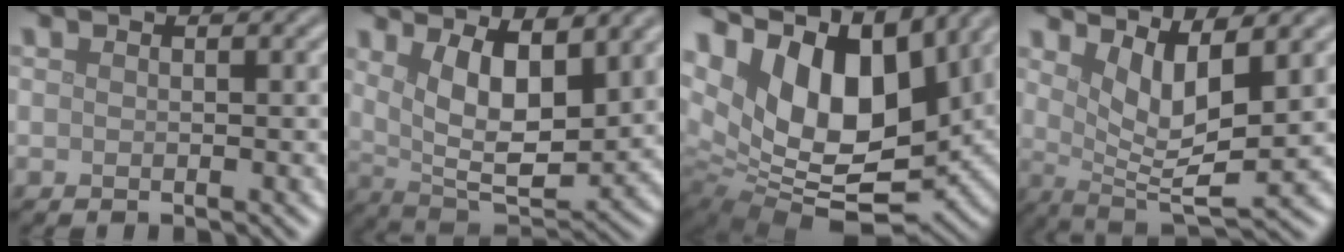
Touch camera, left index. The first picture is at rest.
{"total": 8.7, "force": [3.6, 3.4, 7.2], "torque": [-0.125, -0.013, 0.065]}
{"total": 15.7, "force": [6.1, 8.9, 11.4], "torque": [-0.220, 0.027, 0.104]}
{"total": 5.6, "force": [2.3, 1.5, 4.9], "torque": [-0.084, -0.010, 0.043]}